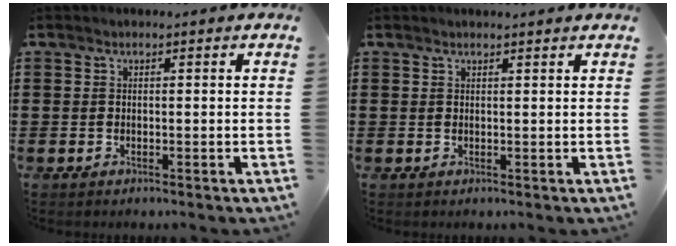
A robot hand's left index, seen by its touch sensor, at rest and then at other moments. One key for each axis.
{"total": 0.9, "fx": 0.9, "fy": -0.1, "fz": 0.2, "tx": -0.005, "ty": -0.002, "tz": 0.017}